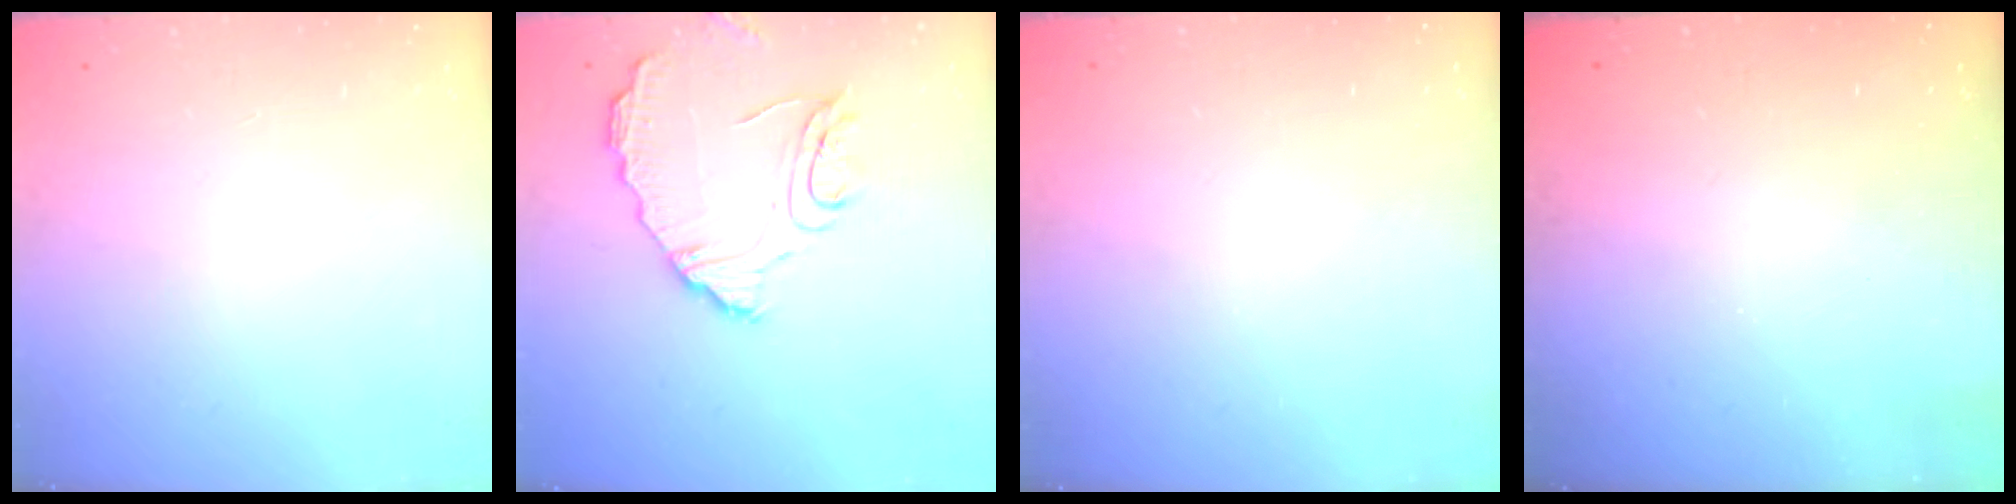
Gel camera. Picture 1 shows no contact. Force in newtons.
{"total": 10.6, "press": 10.6, "slide": 0.7}
{"total": 2.9, "press": 2.8, "slide": 0.9}
{"total": 3.2, "press": 3.1, "slide": 0.8}